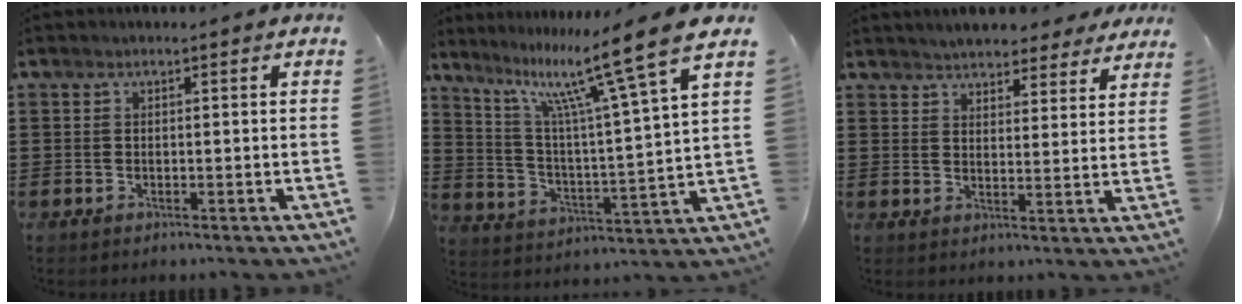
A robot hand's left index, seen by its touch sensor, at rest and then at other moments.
{"total": 13.1, "force": [9.5, 0.3, 9.0], "torque": [-0.182, -0.059, 0.146]}
{"total": 4.6, "force": [4.5, 0.7, 0.5], "torque": [-0.026, -0.014, 0.084]}